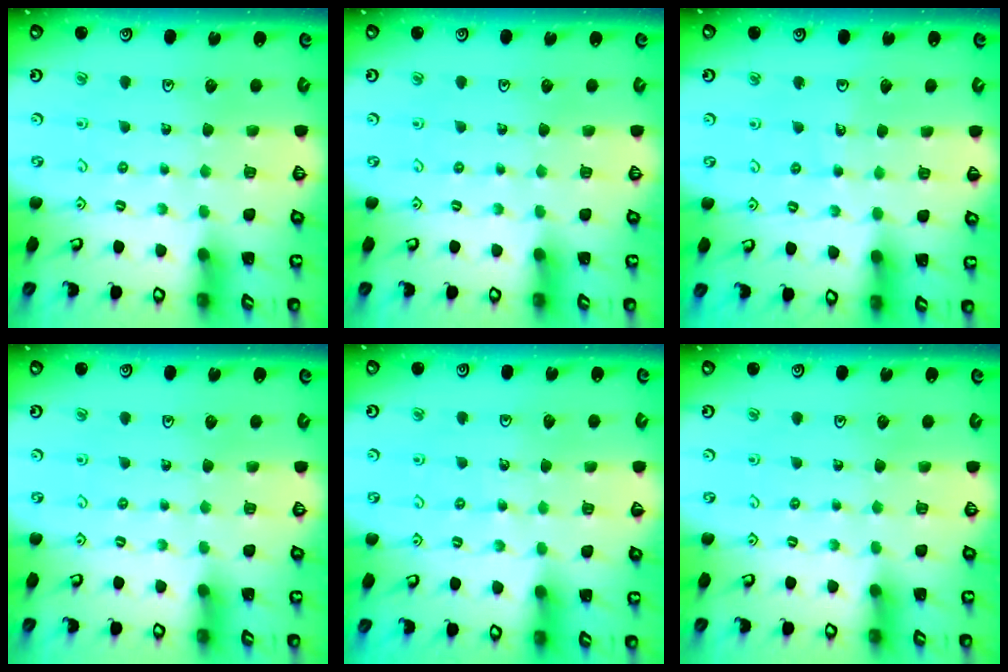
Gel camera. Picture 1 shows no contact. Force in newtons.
{"total": 0.0}
{"total": 2.5, "press": 2.5, "slide": 0.2}
{"total": 0.0}
{"total": 4.2, "press": 4.2, "slide": 0.5}
{"total": 0.0}